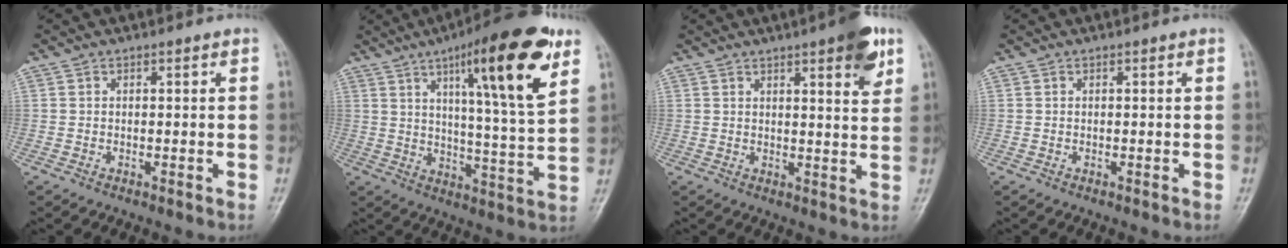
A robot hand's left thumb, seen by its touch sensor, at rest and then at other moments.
{"total": 19.3, "force": [9.6, 3.2, 16.4], "torque": [-0.228, -0.040, 0.142]}
{"total": 7.9, "force": [4.4, 1.8, 6.4], "torque": [-0.071, -0.018, 0.053]}
{"total": 0.0}